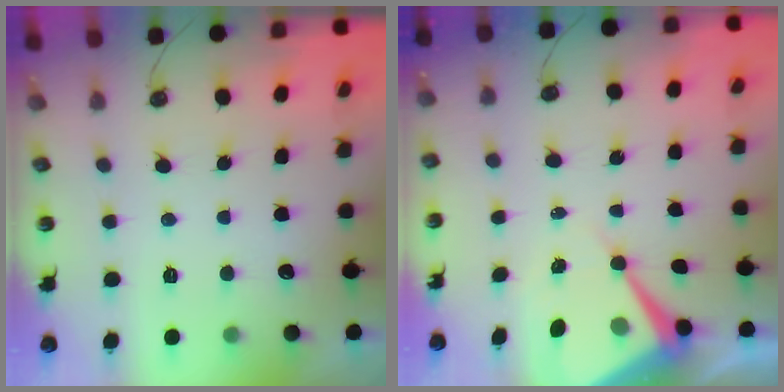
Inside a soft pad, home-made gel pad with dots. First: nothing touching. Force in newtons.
{"total": 10.3, "press": 10.2, "slide": 1.1}